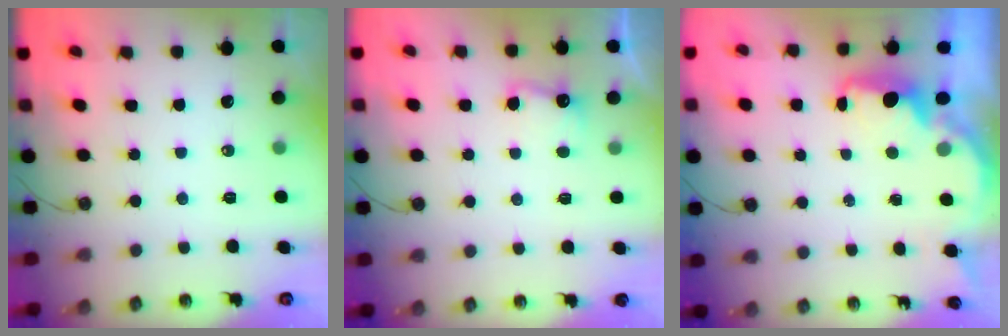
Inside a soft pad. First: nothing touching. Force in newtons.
{"total": 3.0, "press": 2.8, "slide": 0.9}
{"total": 2.6, "press": 2.5, "slide": 0.8}